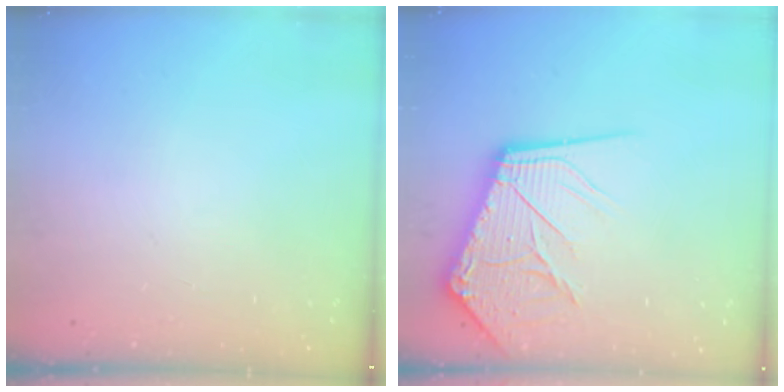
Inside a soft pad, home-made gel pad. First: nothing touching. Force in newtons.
{"total": 16.4, "press": 16.2, "slide": 2.0}